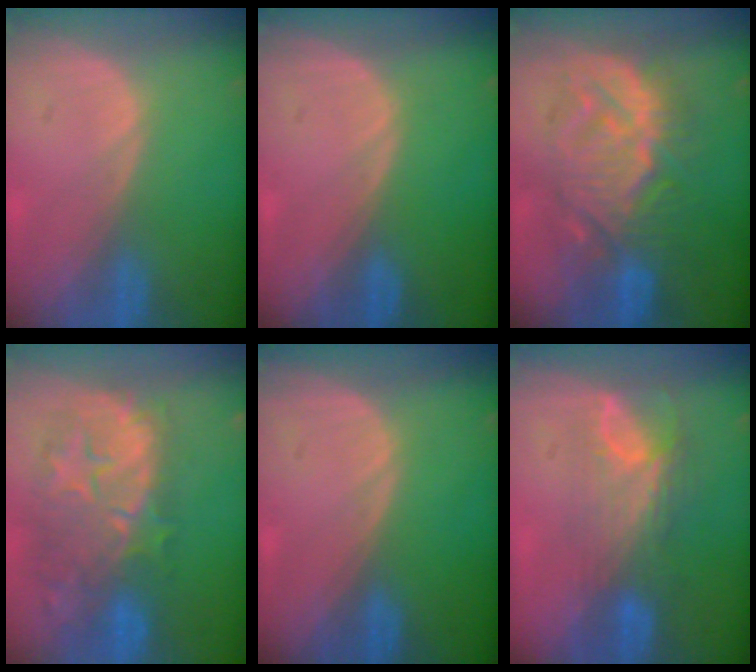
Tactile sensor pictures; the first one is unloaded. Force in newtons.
{"total": 0.0}
{"total": 10.5, "press": 10.5, "slide": 0.5}
{"total": 11.3, "press": 10.4, "slide": 4.3}
{"total": 0.0}
{"total": 7.9, "press": 6.6, "slide": 4.2}